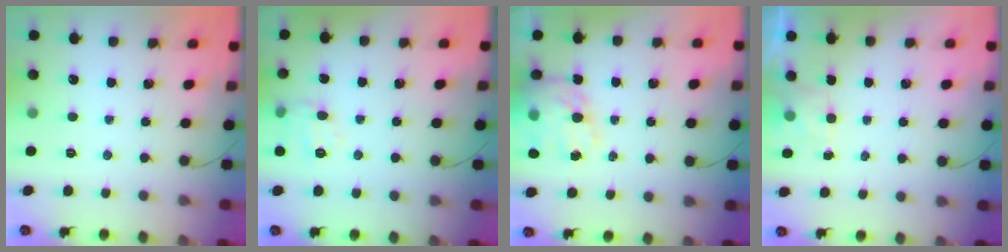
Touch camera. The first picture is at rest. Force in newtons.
{"total": 7.0, "press": 6.9, "slide": 0.7}
{"total": 18.1, "press": 17.6, "slide": 4.0}
{"total": 1.4, "press": 0.7, "slide": 1.2}